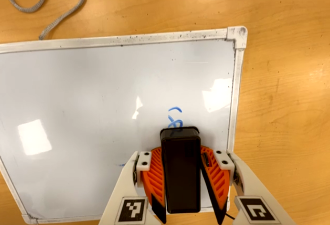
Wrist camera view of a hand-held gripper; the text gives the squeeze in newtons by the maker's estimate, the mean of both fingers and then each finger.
{"total": 15.0, "left": 16.8, "right": 13.3}